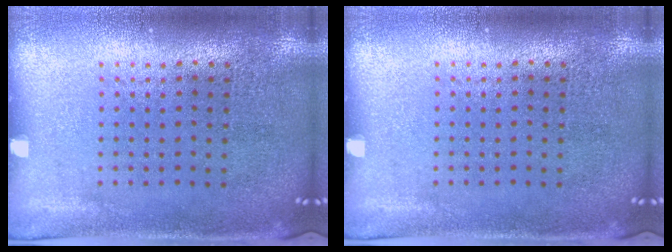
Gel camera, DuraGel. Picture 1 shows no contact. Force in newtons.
{"total": 0.0}